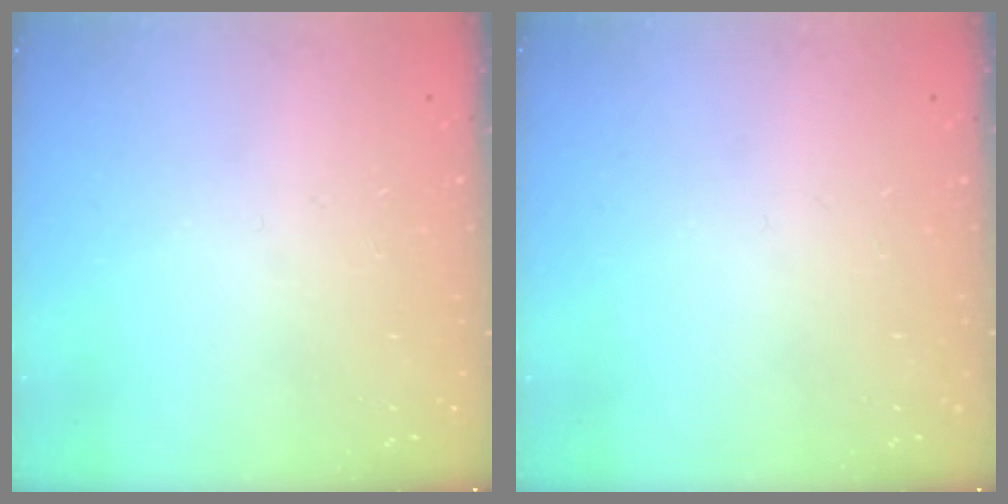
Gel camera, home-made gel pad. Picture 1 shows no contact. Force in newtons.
{"total": 0.0}